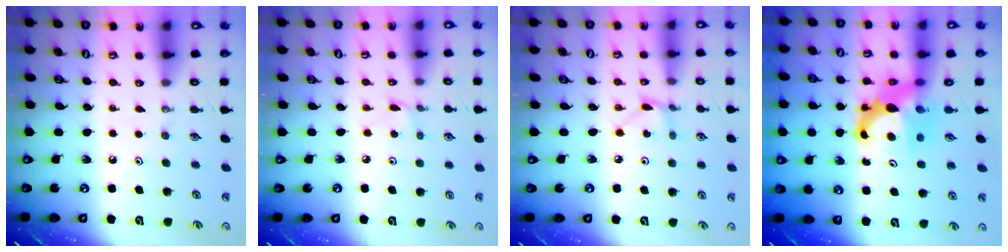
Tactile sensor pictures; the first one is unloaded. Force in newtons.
{"total": 1.1, "press": 1.1, "slide": 0.1}
{"total": 2.1, "press": 2.1, "slide": 0.3}
{"total": 8.2, "press": 8.2, "slide": 0.7}